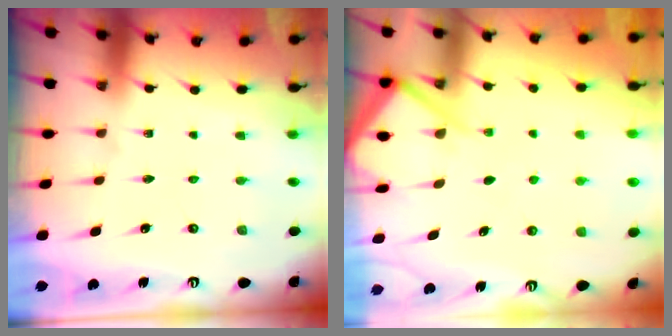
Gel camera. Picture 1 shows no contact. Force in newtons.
{"total": 6.9, "press": 6.9, "slide": 0.5}